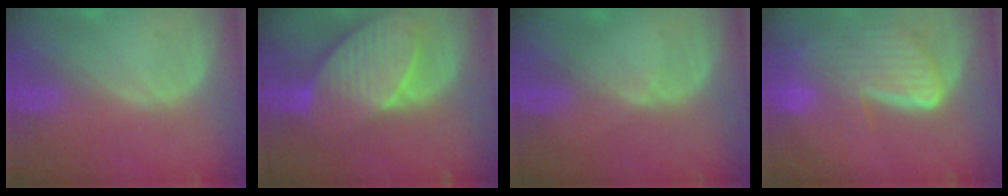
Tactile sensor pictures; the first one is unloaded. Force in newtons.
{"total": 10.4, "press": 9.1, "slide": 5.0}
{"total": 1.4, "press": 0.9, "slide": 1.1}
{"total": 9.1, "press": 8.0, "slide": 4.5}